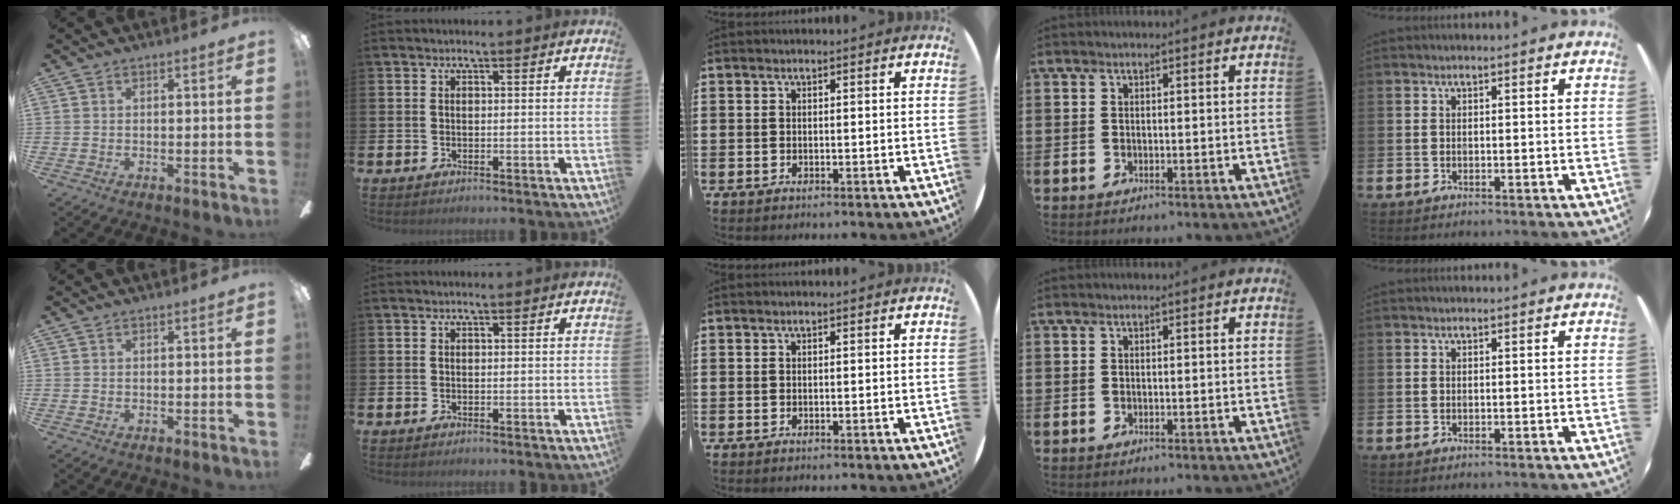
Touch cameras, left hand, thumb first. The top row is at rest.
{}